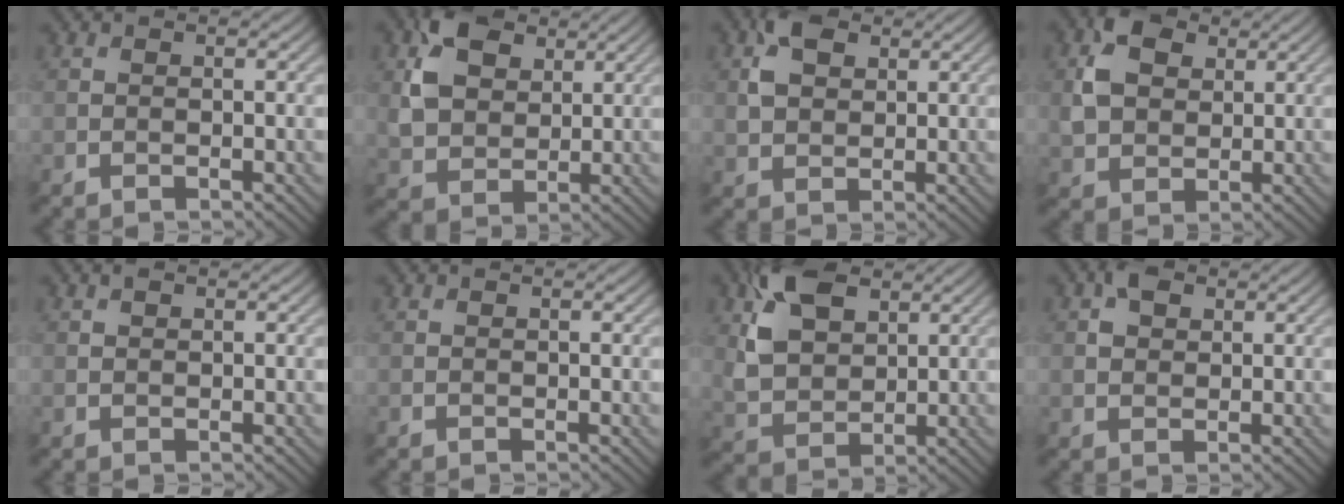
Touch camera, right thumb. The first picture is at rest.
{"total": 8.3, "force": [3.5, 5.8, 4.9], "torque": [-0.119, 0.003, 0.063]}
{"total": 5.0, "force": [2.1, 3.3, 3.2], "torque": [-0.072, 0.004, 0.037]}
{"total": 6.6, "force": [2.2, 4.9, 3.9], "torque": [-0.097, 0.006, 0.039]}
{"total": 0.7, "force": [0.5, 0.4, 0.3], "torque": [-0.008, -0.001, 0.010]}
{"total": 0.0}
{"total": 9.7, "force": [4.3, 5.8, 6.5], "torque": [-0.161, 0.006, 0.086]}
{"total": 2.9, "force": [1.3, 2.0, 1.6], "torque": [-0.035, 0.003, 0.021]}